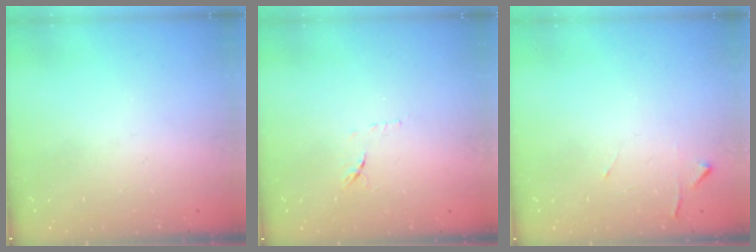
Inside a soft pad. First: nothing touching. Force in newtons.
{"total": 8.0, "press": 7.9, "slide": 0.9}
{"total": 4.7, "press": 4.6, "slide": 0.6}